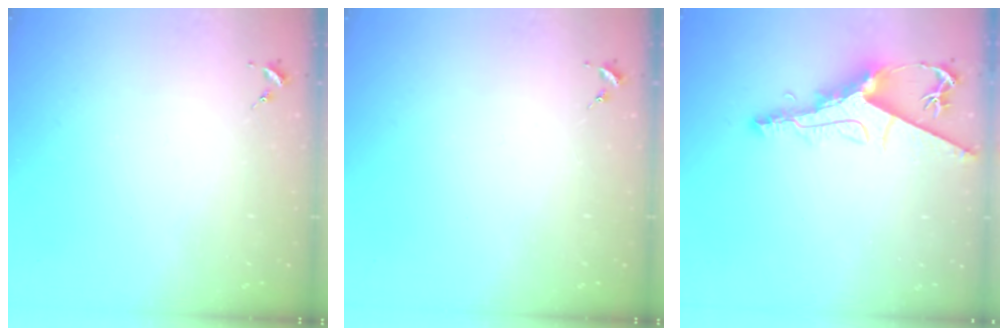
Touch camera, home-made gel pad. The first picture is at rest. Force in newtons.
{"total": 0.0}
{"total": 10.1, "press": 10.0, "slide": 1.3}